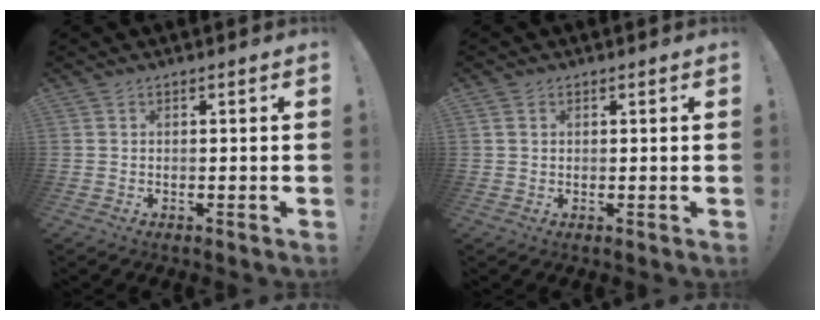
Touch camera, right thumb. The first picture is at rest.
{"total": 1.7, "force": [0.8, 1.4, 0.4], "torque": [-0.001, 0.000, 0.015]}